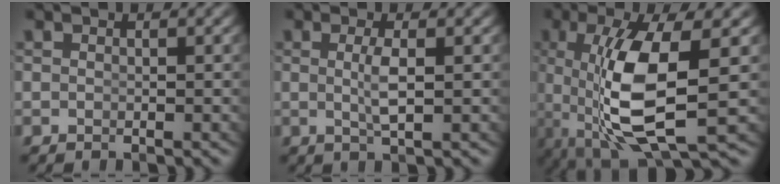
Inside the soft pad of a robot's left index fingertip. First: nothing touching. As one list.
[{"total": 2.0, "force": [-0.1, -0.4, 2.0], "torque": [-0.040, -0.013, 0.009]}, {"total": 9.8, "force": [-0.4, 3.5, 9.2], "torque": [-0.198, -0.036, 0.024]}]